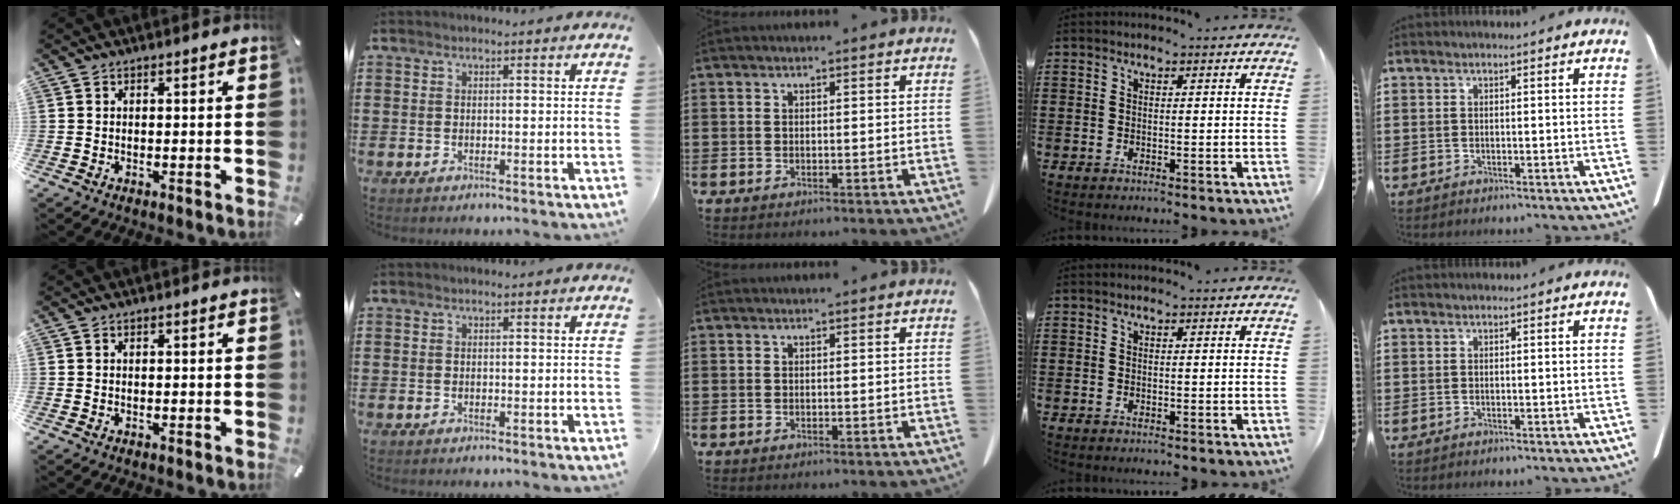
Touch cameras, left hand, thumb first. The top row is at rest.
{}